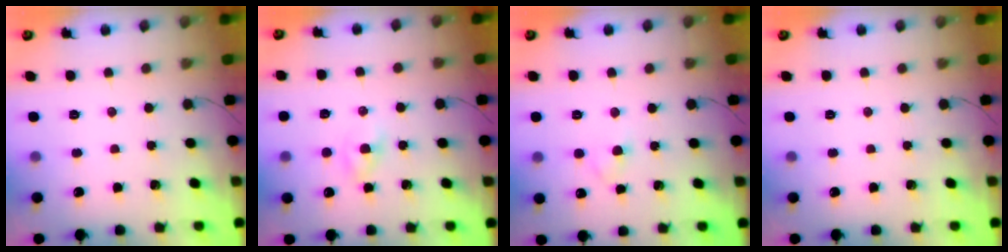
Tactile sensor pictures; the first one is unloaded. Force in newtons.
{"total": 2.2, "press": 2.0, "slide": 1.0}
{"total": 2.5, "press": 2.3, "slide": 1.0}
{"total": 0.0}